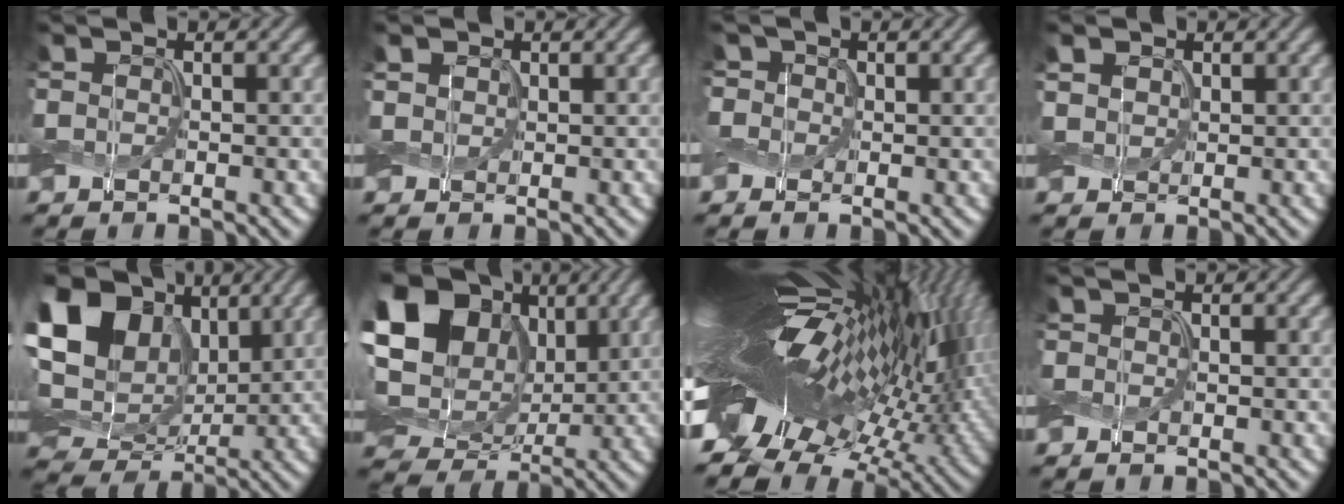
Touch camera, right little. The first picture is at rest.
{"total": 1.0, "force": [0.4, 0.9, 0.4], "torque": [-0.014, 0.001, 0.006]}
{"total": 2.2, "force": [0.8, 1.9, 0.8], "torque": [-0.027, 0.008, 0.009]}
{"total": 1.9, "force": [0.7, 1.5, 0.9], "torque": [-0.029, -0.003, 0.012]}
{"total": 16.8, "force": [5.8, 11.9, 10.3], "torque": [-0.236, 0.046, 0.093]}
{"total": 20.1, "force": [6.4, 15.0, 11.7], "torque": [-0.265, 0.052, 0.092]}
{"total": 19.9, "force": [1.2, 8.3, 18.0], "torque": [-0.308, -0.009, -0.005]}
{"total": 0.0}